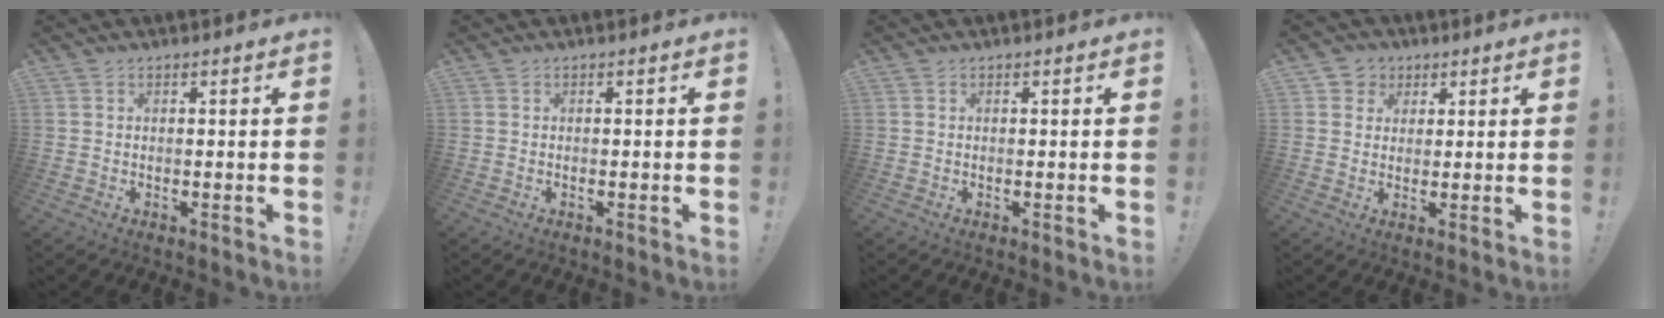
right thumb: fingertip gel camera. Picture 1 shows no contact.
{"total": 0.0}
{"total": 0.0}
{"total": 4.6, "force": [1.6, 4.3, 0.7], "torque": [-0.006, -0.007, 0.027]}